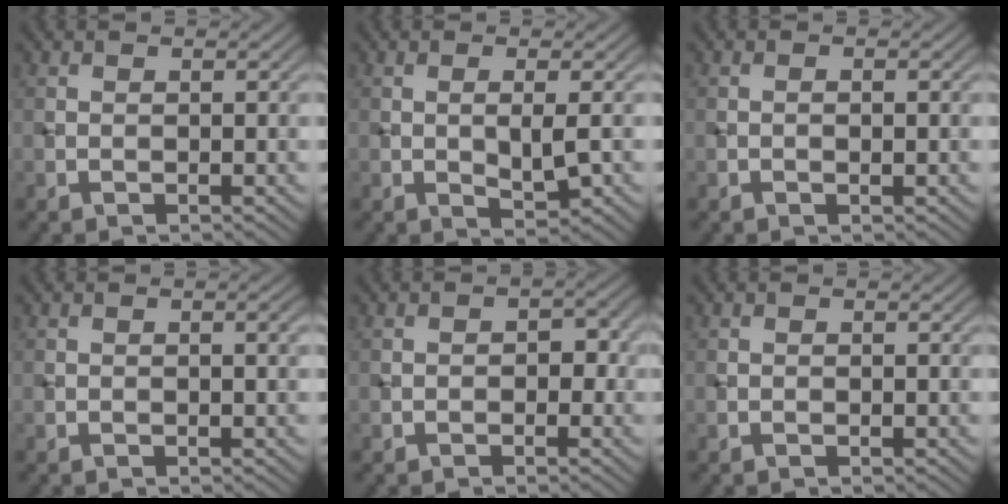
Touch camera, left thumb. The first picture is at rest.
{"total": 3.1, "force": [-0.2, 1.0, 3.0], "torque": [-0.059, -0.003, -0.001]}
{"total": 0.9, "force": [-0.3, 0.3, 0.8], "torque": [-0.015, 0.000, -0.006]}
{"total": 1.1, "force": [0.0, 0.2, 1.1], "torque": [-0.018, -0.001, 0.000]}
{"total": 2.0, "force": [-0.5, 1.3, 1.4], "torque": [-0.021, -0.003, -0.012]}
{"total": 0.0}